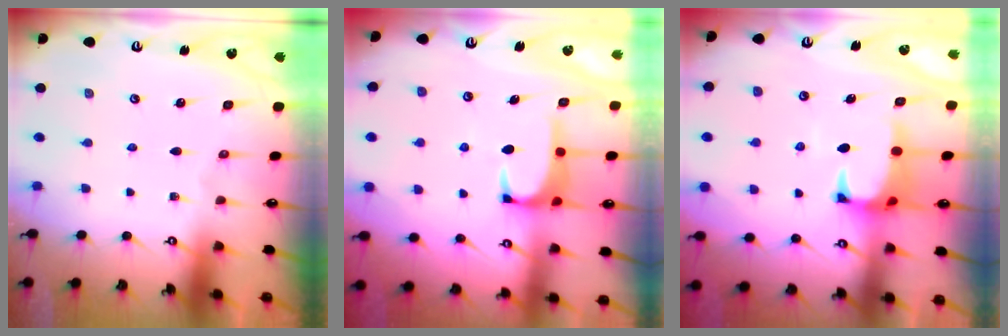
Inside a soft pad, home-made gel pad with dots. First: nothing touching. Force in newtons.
{"total": 1.2, "press": 1.1, "slide": 0.5}
{"total": 1.3, "press": 0.8, "slide": 1.0}